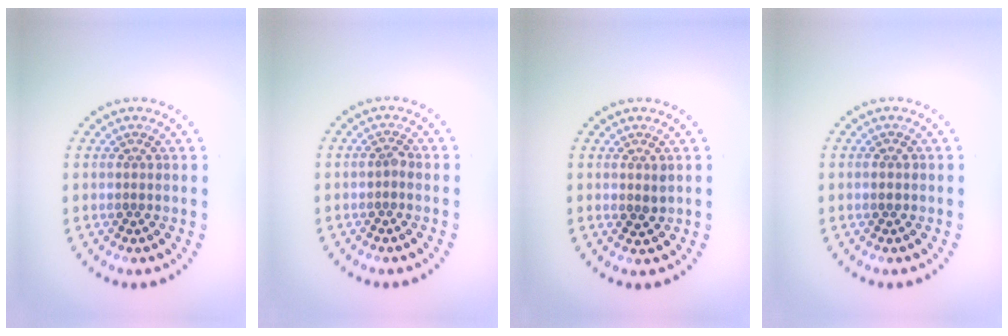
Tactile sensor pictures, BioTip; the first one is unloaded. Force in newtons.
{"total": 0.6, "press": 0.5, "slide": 0.3}
{"total": 0.8, "press": 0.8, "slide": 0.2}
{"total": 1.0, "press": 0.9, "slide": 0.3}